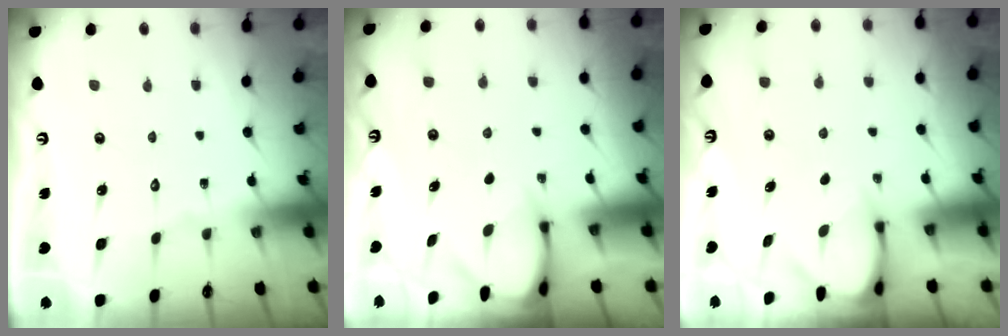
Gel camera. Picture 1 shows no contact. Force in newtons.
{"total": 3.4, "press": 3.4, "slide": 0.3}
{"total": 3.7, "press": 3.7, "slide": 0.3}